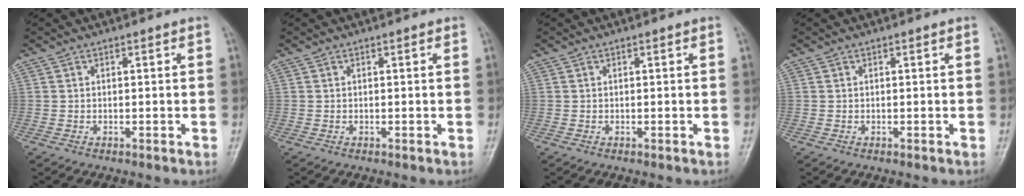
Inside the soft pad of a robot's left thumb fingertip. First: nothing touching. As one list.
[{"total": 0.0}, {"total": 0.0}, {"total": 0.0}]